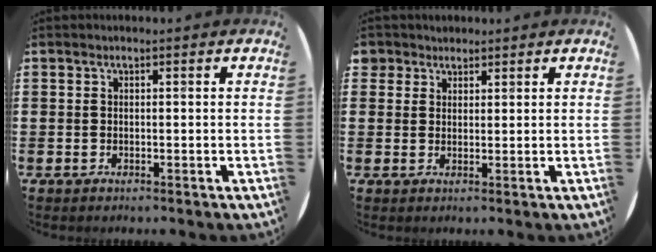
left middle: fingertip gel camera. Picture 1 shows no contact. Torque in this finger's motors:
{"motor_torque": [0.07, -0.12, 0.00, 0.03]}